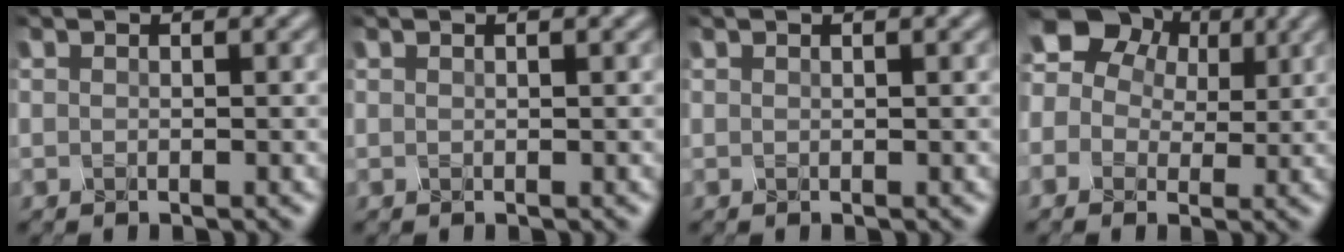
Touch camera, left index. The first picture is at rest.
{"total": 1.7, "force": [0.9, 0.8, 1.2], "torque": [-0.008, 0.019, 0.006]}
{"total": 1.4, "force": [0.8, 0.6, 0.9], "torque": [-0.004, 0.014, 0.006]}
{"total": 9.0, "force": [3.2, 7.5, 3.9], "torque": [-0.088, 0.036, 0.054]}